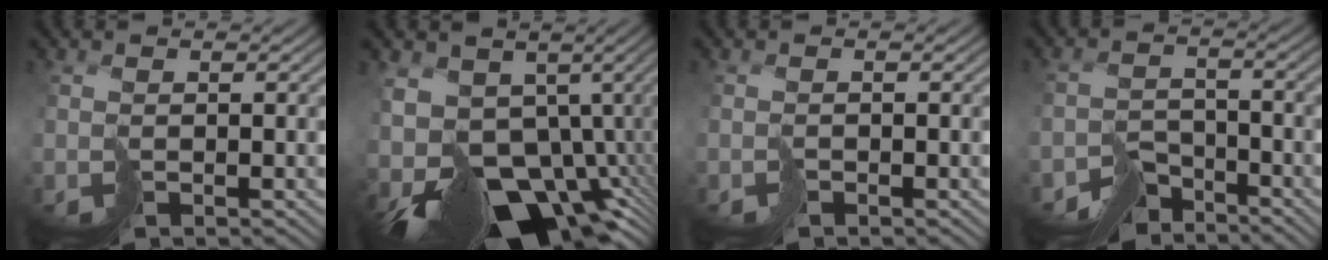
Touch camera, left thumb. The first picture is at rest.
{"total": 15.4, "force": [-5.7, 9.8, 10.5], "torque": [-0.201, -0.011, -0.068]}
{"total": 0.8, "force": [-0.7, 0.0, -0.2], "torque": [0.010, 0.004, -0.015]}
{"total": 5.7, "force": [-5.2, 2.1, 0.4], "torque": [0.007, -0.012, -0.090]}